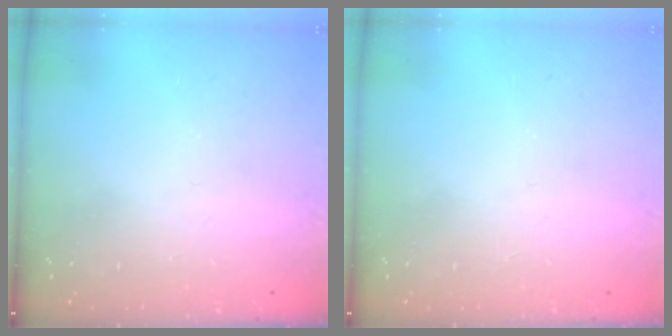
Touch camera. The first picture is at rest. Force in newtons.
{"total": 0.0}